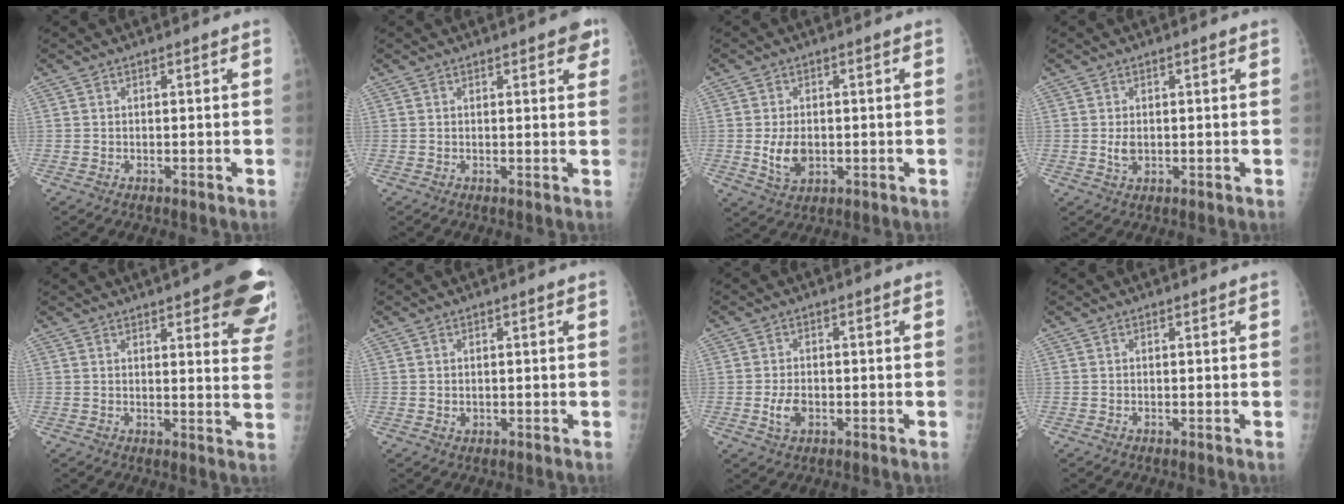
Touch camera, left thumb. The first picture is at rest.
{"total": 4.0, "force": [2.1, 1.4, 3.1], "torque": [-0.022, -0.004, 0.019]}
{"total": 5.9, "force": [-0.8, 3.9, 4.4], "torque": [-0.070, -0.002, -0.006]}
{"total": 2.7, "force": [0.1, 1.7, 2.1], "torque": [-0.033, -0.002, 0.004]}
{"total": 16.3, "force": [9.3, 4.6, 12.5], "torque": [-0.128, -0.033, 0.102]}
{"total": 1.3, "force": [0.1, 0.9, 0.9], "torque": [-0.008, 0.002, 0.004]}
{"total": 3.9, "force": [-1.1, 2.4, 2.8], "torque": [-0.053, 0.006, -0.017]}
{"total": 0.0}